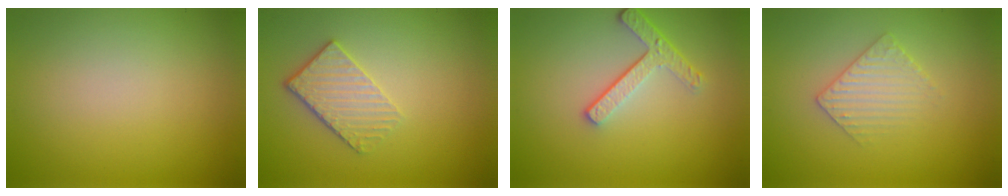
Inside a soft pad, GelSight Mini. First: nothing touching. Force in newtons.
{"total": 3.3, "press": 2.8, "slide": 1.7}
{"total": 3.3, "press": 2.5, "slide": 2.2}
{"total": 2.5, "press": 2.4, "slide": 0.5}